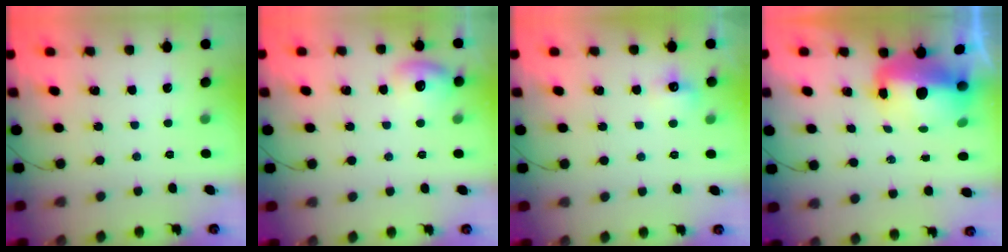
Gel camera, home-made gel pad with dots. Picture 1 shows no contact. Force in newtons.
{"total": 8.2, "press": 8.1, "slide": 1.4}
{"total": 5.4, "press": 5.1, "slide": 1.6}
{"total": 11.0, "press": 10.7, "slide": 2.6}